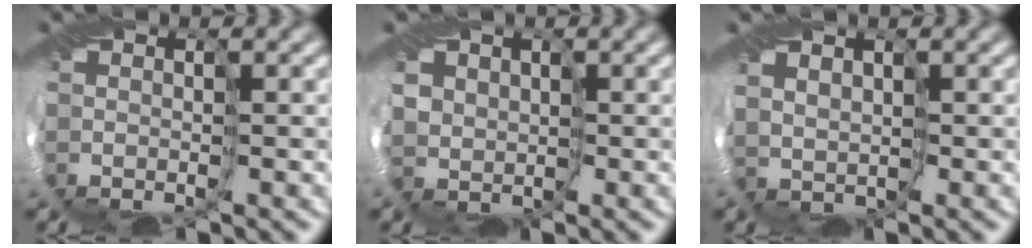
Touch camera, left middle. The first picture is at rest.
{"total": 2.7, "force": [0.5, 2.6, 0.8], "torque": [-0.017, -0.002, 0.007]}
{"total": 1.9, "force": [0.8, 1.4, 1.0], "torque": [-0.022, -0.001, 0.013]}